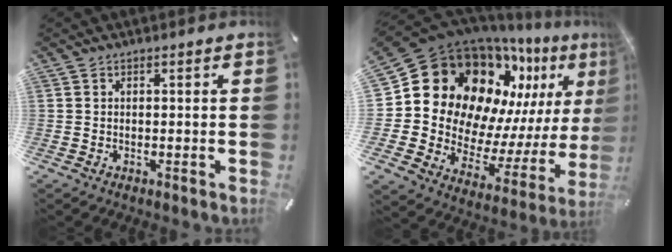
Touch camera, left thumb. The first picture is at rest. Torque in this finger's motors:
{"motor_torque": [2.51, 2.50, 1.70, -1.07, 0.36]}